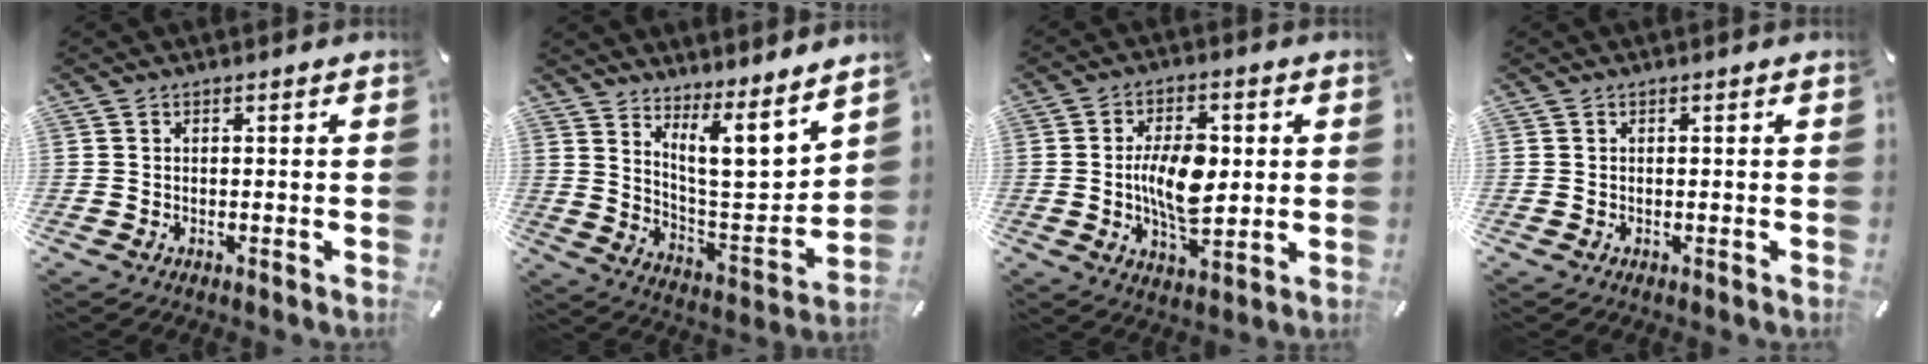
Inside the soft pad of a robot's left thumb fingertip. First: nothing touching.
{"total": 13.2, "force": [9.3, 3.9, 8.5], "torque": [-0.121, -0.075, 0.156]}
{"total": 11.4, "force": [0.5, 6.4, 9.4], "torque": [-0.175, 0.001, 0.005]}
{"total": 0.0}